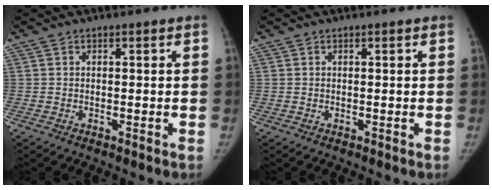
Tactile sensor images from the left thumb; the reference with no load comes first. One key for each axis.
{"total": 0.0}